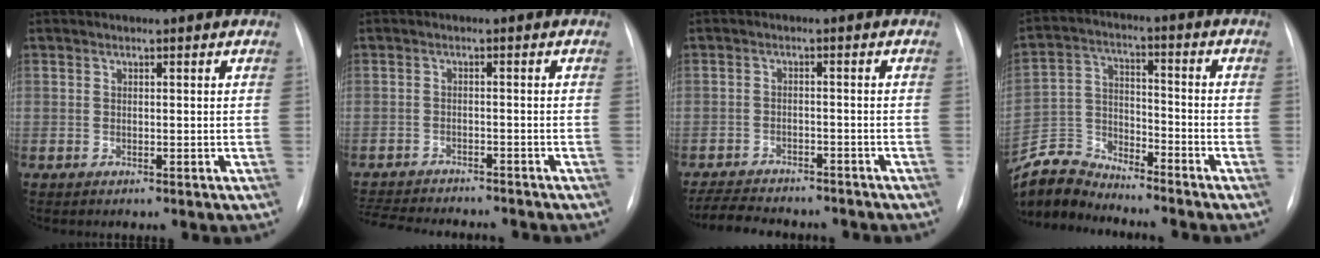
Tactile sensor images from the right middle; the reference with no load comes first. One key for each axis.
{"total": 12.8, "fx": -11.8, "fy": 2.4, "fz": 4.4, "tx": -0.089, "ty": -0.006, "tz": -0.163}
{"total": 11.3, "fx": -10.1, "fy": 3.1, "fz": 4.0, "tx": -0.077, "ty": 0.000, "tz": -0.139}
{"total": 9.0, "fx": -8.9, "fy": 1.1, "fz": -0.2, "tx": -0.002, "ty": 0.014, "tz": -0.176}